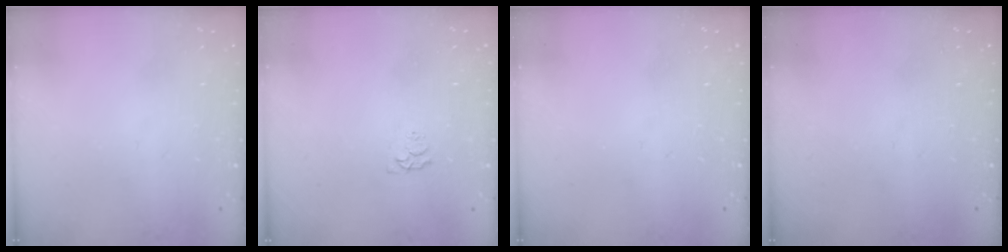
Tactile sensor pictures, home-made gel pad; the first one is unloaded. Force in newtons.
{"total": 3.2, "press": 3.2, "slide": 0.5}
{"total": 0.0}
{"total": 0.0}